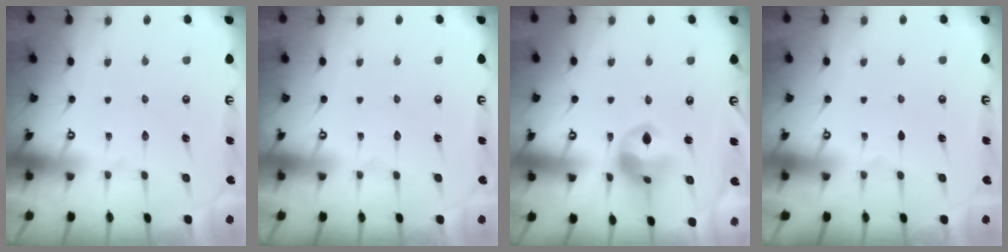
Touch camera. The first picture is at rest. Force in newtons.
{"total": 0.0}
{"total": 11.2, "press": 11.1, "slide": 1.4}
{"total": 0.0}